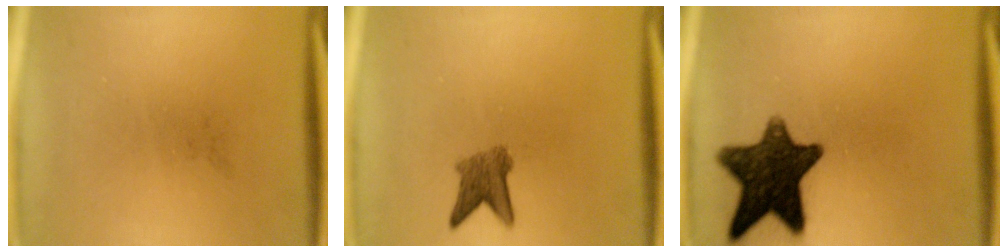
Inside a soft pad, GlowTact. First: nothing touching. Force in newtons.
{"total": 3.7}
{"total": 13.5}